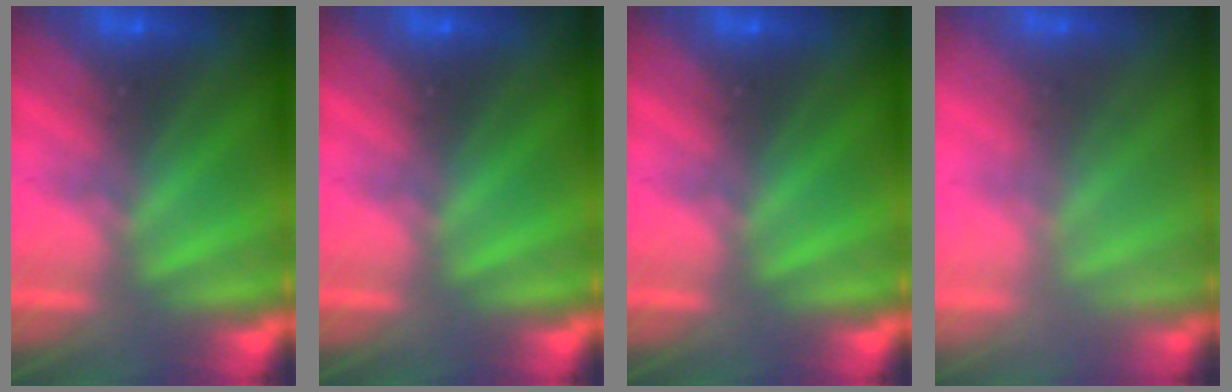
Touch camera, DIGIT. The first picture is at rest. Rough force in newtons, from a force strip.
{"total": 0.0}
{"total": 0.0}
{"total": 2.5}